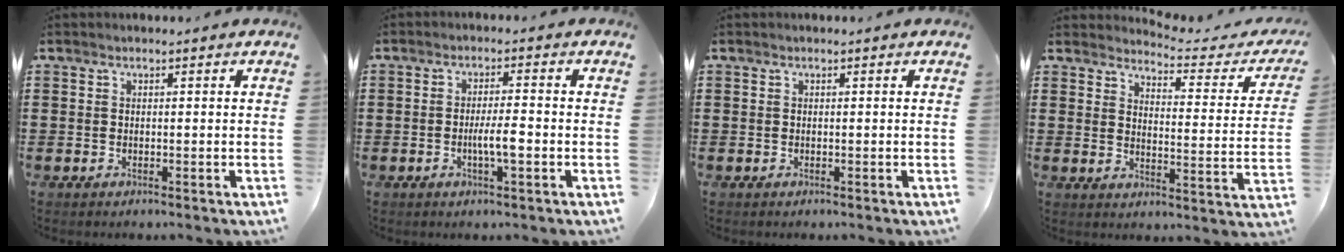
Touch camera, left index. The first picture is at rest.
{"total": 4.0, "force": [-0.9, 0.6, 3.8], "torque": [-0.073, -0.002, -0.019]}
{"total": 0.0}
{"total": 3.6, "force": [3.5, 0.1, 1.0], "torque": [-0.034, -0.029, 0.054]}